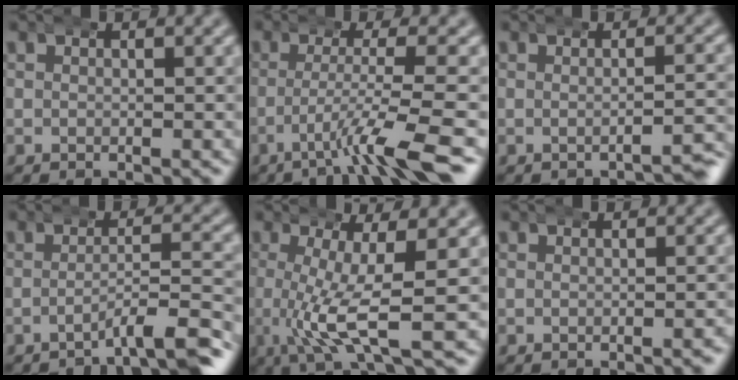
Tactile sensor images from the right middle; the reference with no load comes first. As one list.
[{"total": 4.4, "force": [-1.5, 0.0, 4.2], "torque": [-0.073, -0.006, -0.022]}, {"total": 3.0, "force": [-2.8, 0.1, 1.3], "torque": [-0.015, 0.002, -0.042]}, {"total": 4.6, "force": [-3.6, -0.1, 2.9], "torque": [-0.034, 0.005, -0.057]}, {"total": 5.8, "force": [0.3, 0.7, 5.7], "torque": [-0.112, -0.011, 0.005]}, {"total": 0.6, "force": [-0.5, -0.2, 0.2], "torque": [-0.001, 0.007, -0.010]}]